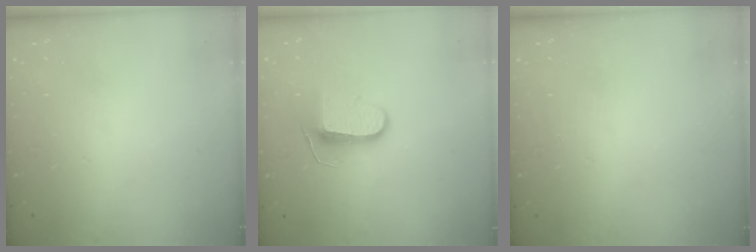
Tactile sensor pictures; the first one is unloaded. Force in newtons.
{"total": 9.4, "press": 9.4, "slide": 0.2}
{"total": 0.5, "press": 0.5, "slide": 0.1}